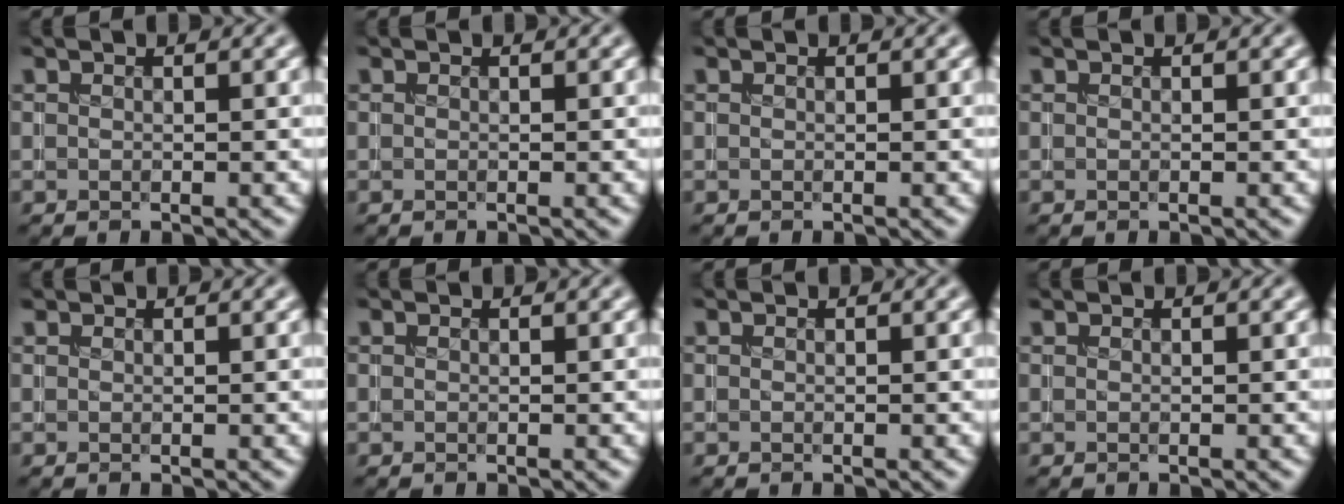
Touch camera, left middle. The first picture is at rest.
{"total": 0.0}
{"total": 0.0}
{"total": 0.0}
{"total": 0.0}
{"total": 0.0}
{"total": 0.0}
{"total": 0.0}